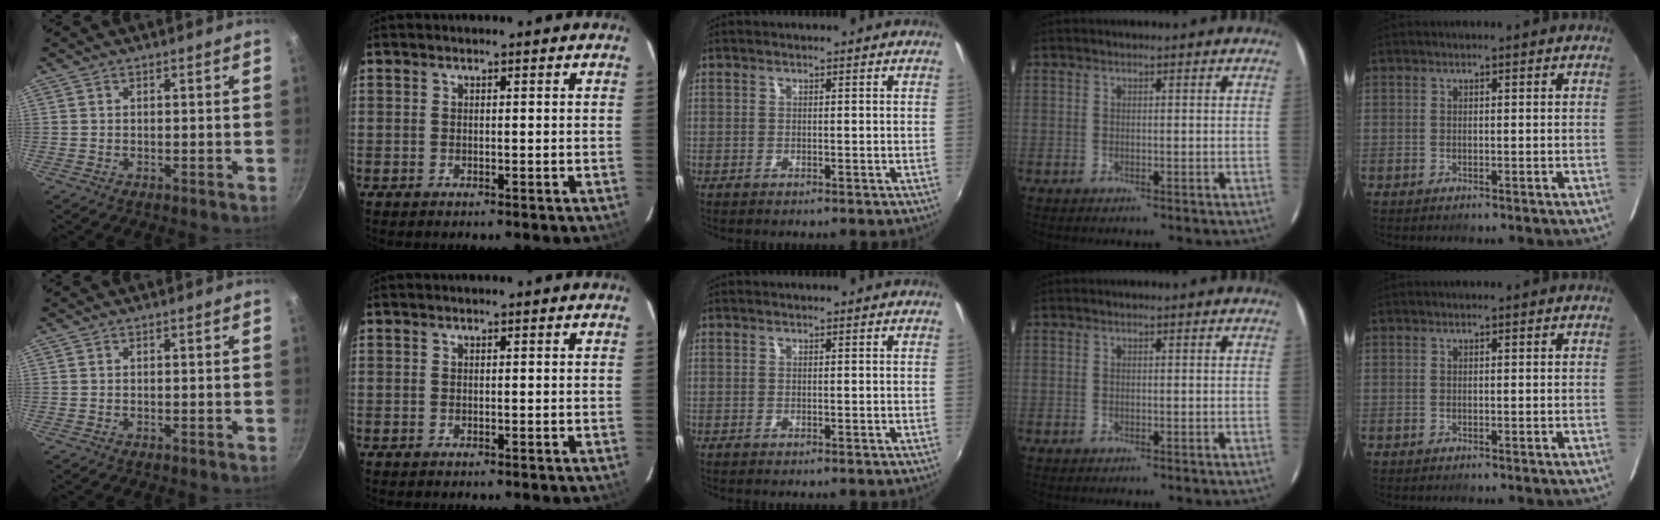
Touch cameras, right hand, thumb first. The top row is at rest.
{}